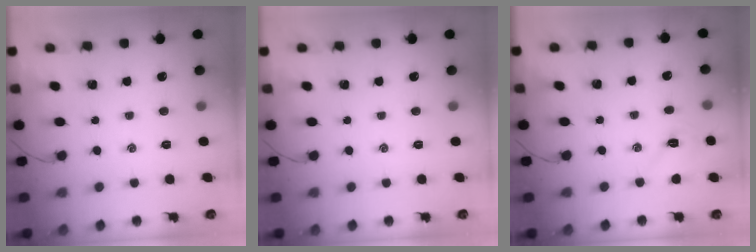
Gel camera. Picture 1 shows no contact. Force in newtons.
{"total": 0.0}
{"total": 6.3, "press": 6.2, "slide": 1.1}